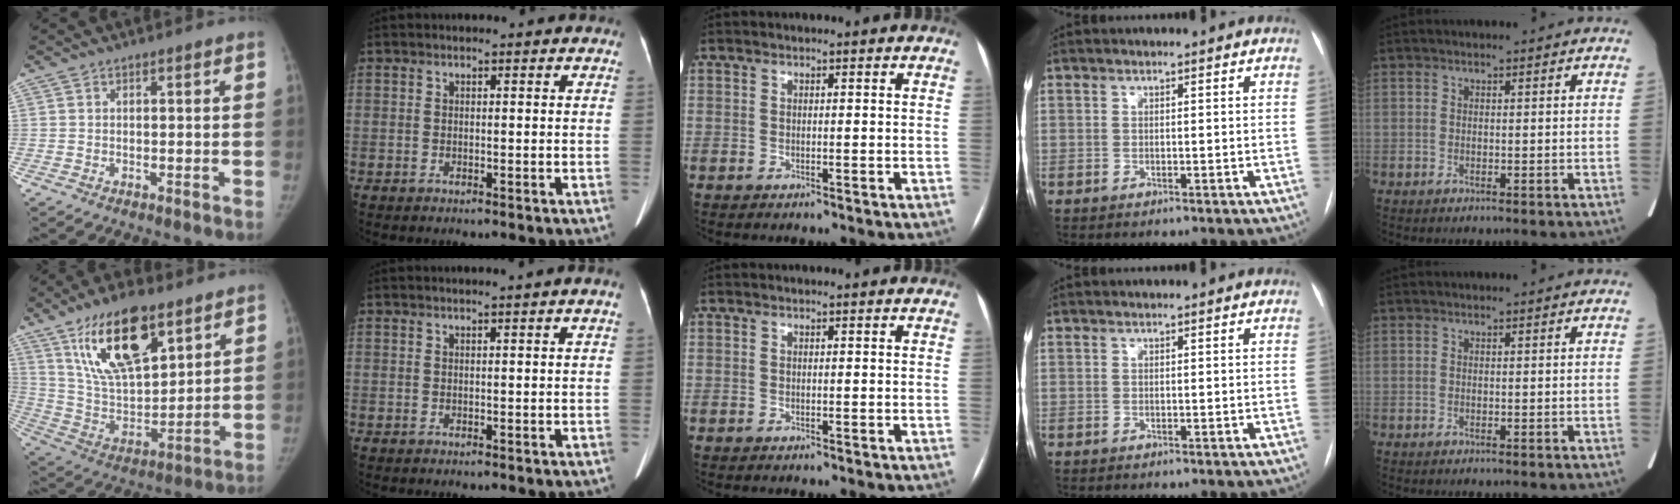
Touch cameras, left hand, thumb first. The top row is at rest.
{"thumb": {"total": 21.0, "force": [11.6, 9.2, 14.8], "torque": [-0.229, -0.050, 0.219]}, "index": {"total": 0.7, "force": [0.1, -0.3, 0.6], "torque": [-0.015, -0.008, 0.008]}}